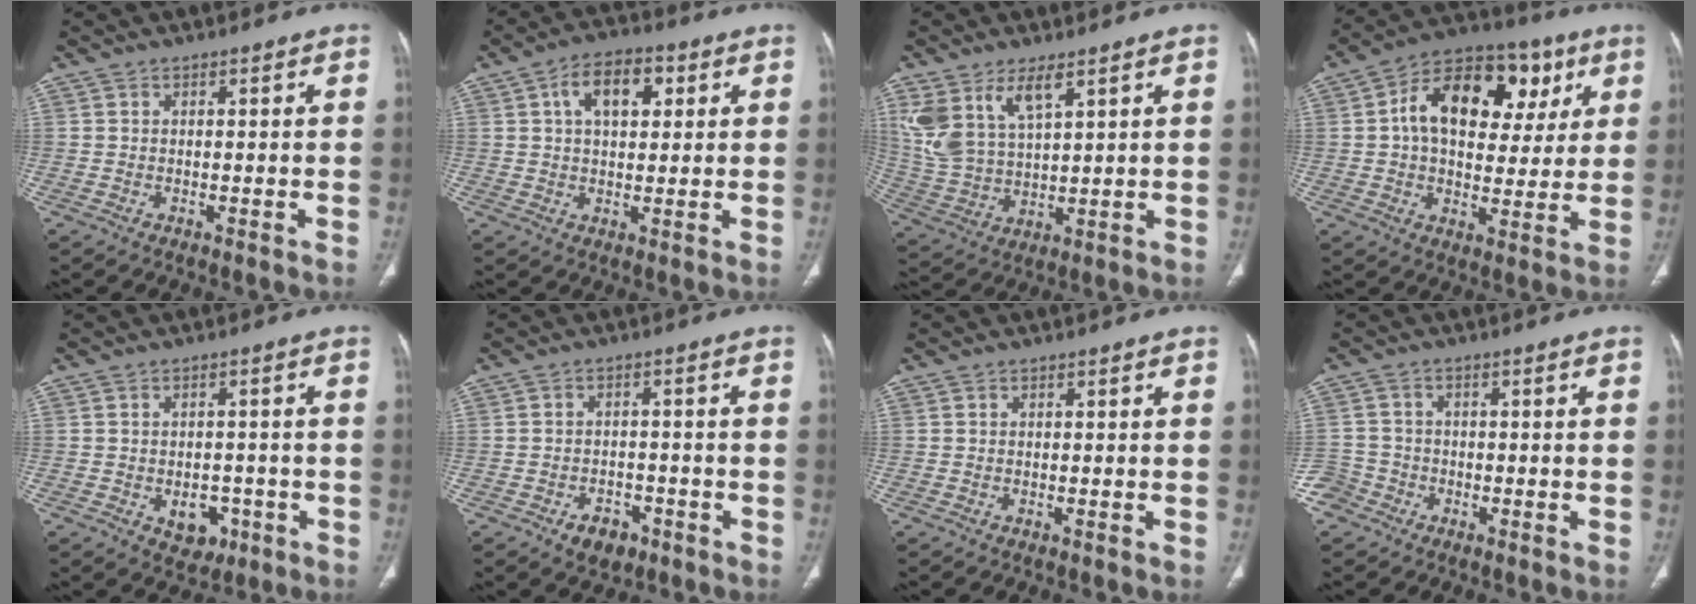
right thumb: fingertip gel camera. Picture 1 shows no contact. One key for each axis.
{"total": 9.1, "fx": 2.9, "fy": 5.2, "fz": 6.9, "tx": -0.097, "ty": 0.009, "tz": 0.042}
{"total": 11.7, "fx": 6.3, "fy": 5.4, "fz": 8.2, "tx": -0.174, "ty": -0.017, "tz": 0.142}
{"total": 19.3, "fx": 5.5, "fy": 12.4, "fz": 13.8, "tx": -0.175, "ty": 0.014, "tz": 0.079}
{"total": 5.3, "fx": -1.9, "fy": 3.9, "fz": 3.0, "tx": -0.018, "ty": 0.012, "tz": -0.016}
{"total": 5.0, "fx": -2.8, "fy": 3.3, "fz": 2.4, "tx": -0.021, "ty": 0.018, "tz": -0.036}
{"total": 0.0}
{"total": 4.7, "fx": -2.9, "fy": 3.7, "fz": 0.3, "tx": 0.006, "ty": 0.018, "tz": -0.062}